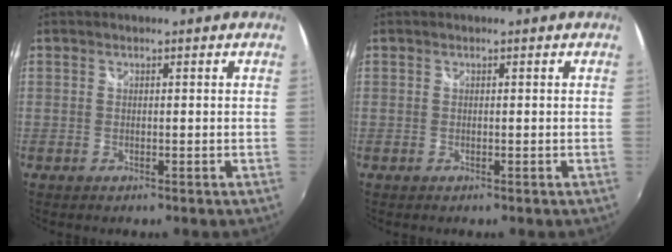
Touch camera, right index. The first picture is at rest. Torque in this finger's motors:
{"motor_torque": [0.02, 0.02, -0.01, 0.00]}